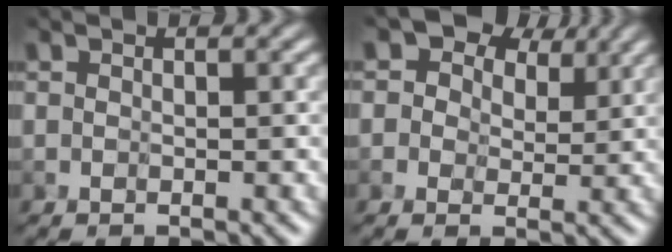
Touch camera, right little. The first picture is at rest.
{"total": 7.3, "force": [4.4, 4.9, 3.2], "torque": [-0.048, 0.012, 0.049]}